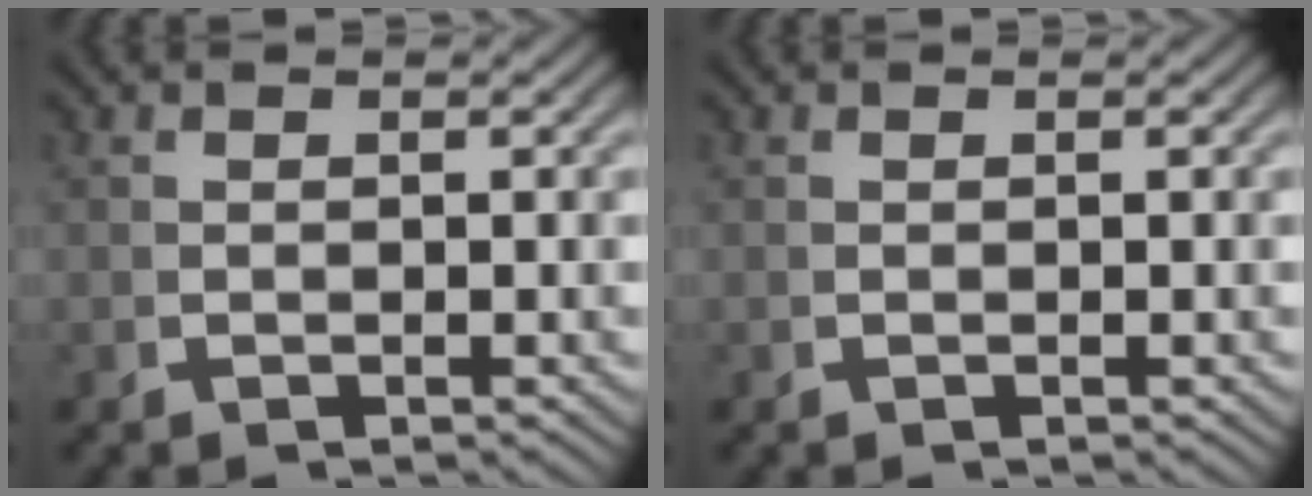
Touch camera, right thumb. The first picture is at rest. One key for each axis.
{"total": 0.0}